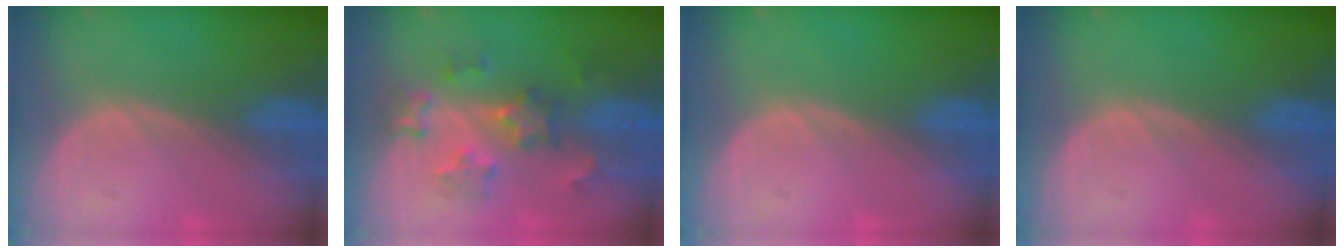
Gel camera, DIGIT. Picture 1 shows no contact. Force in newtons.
{"total": 6.7, "press": 6.7, "slide": 0.6}
{"total": 0.0}
{"total": 0.0}